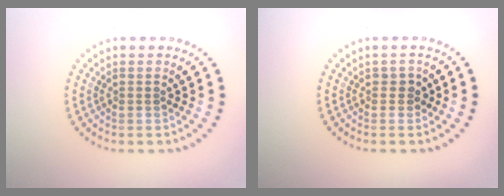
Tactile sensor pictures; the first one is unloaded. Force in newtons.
{"total": 1.0, "press": 0.9, "slide": 0.3}